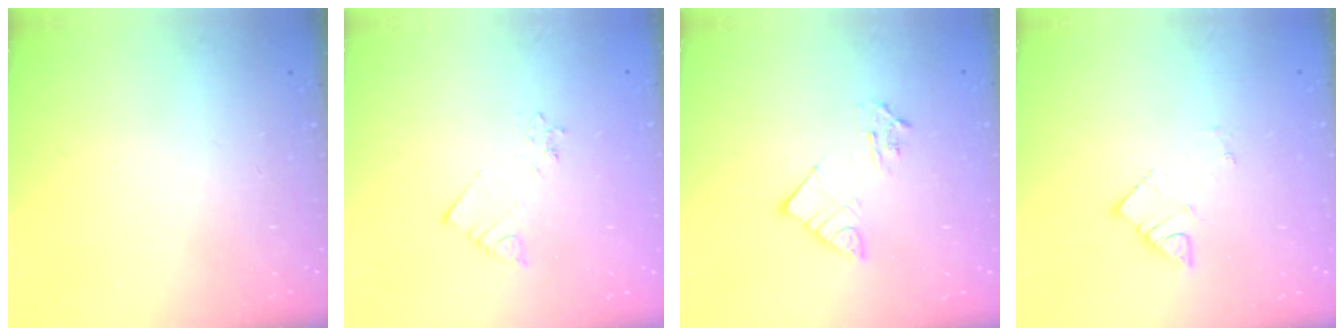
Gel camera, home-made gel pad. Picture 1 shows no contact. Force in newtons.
{"total": 2.1, "press": 2.1, "slide": 0.4}
{"total": 7.6, "press": 7.5, "slide": 0.8}
{"total": 3.2, "press": 3.2, "slide": 0.1}